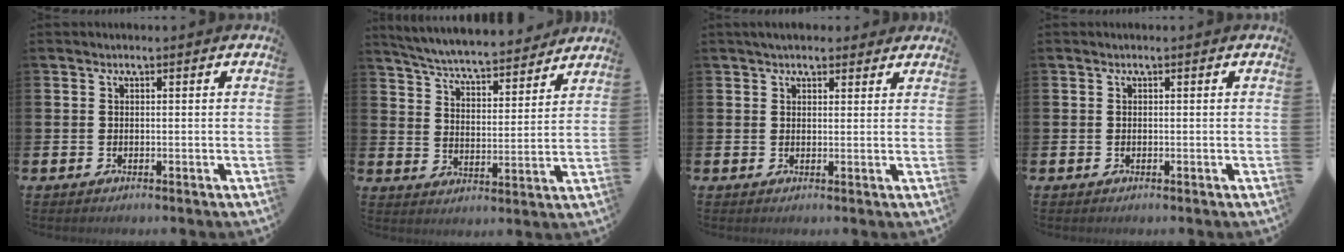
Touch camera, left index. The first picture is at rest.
{"total": 6.4, "force": [6.2, 0.6, 1.4], "torque": [-0.056, -0.047, 0.106]}
{"total": 3.1, "force": [2.9, 1.1, 0.6], "torque": [-0.002, -0.009, 0.050]}
{"total": 0.0}